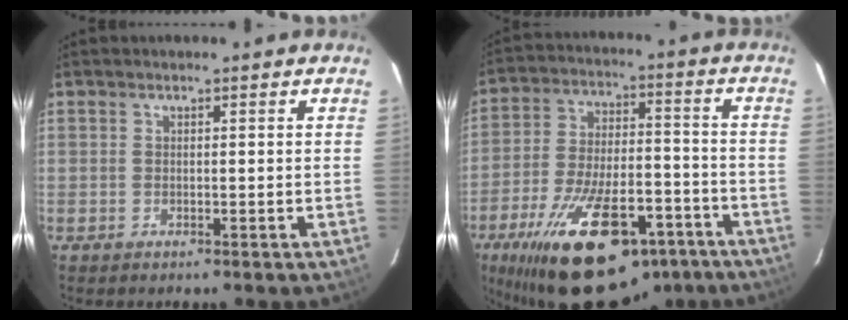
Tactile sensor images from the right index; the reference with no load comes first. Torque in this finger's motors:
{"motor_torque": [1.72, -0.42, 1.06, 0.21]}